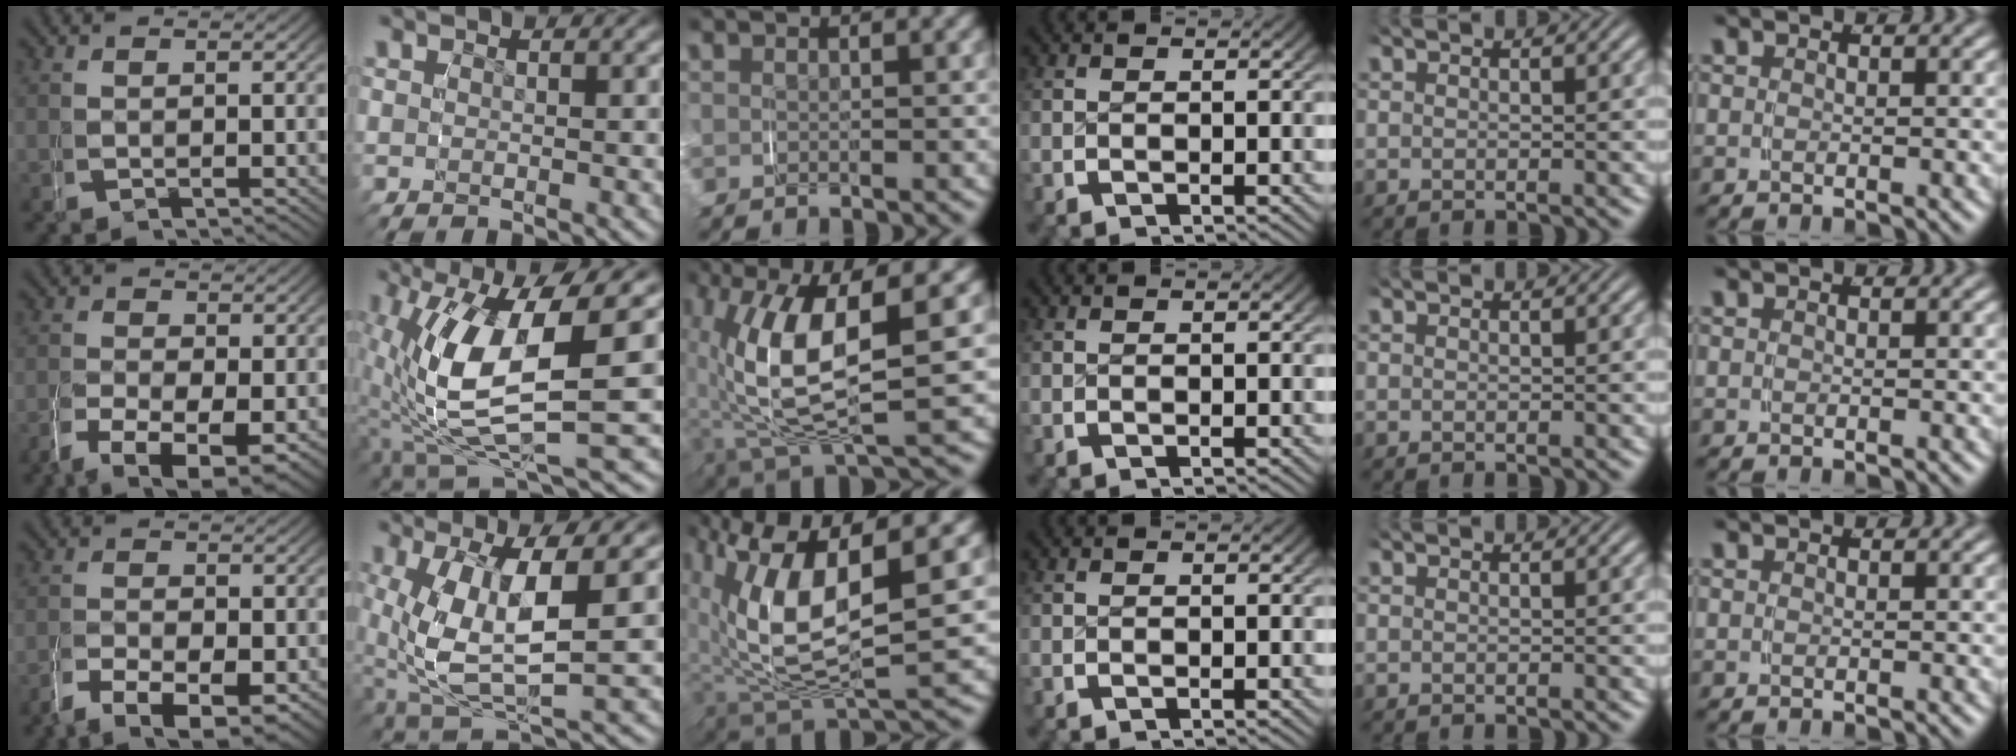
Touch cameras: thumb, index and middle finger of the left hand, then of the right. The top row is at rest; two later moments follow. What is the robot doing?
{"motion": "grasp_and_lifting", "object": "shoes"}